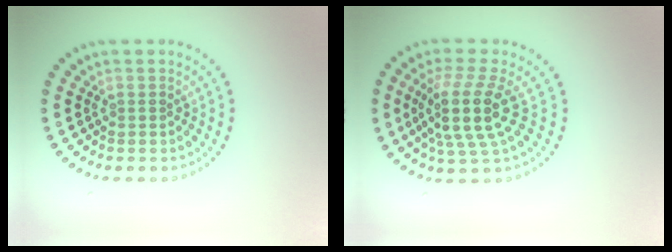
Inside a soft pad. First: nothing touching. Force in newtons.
{"total": 4.9, "press": 3.9, "slide": 3.0}